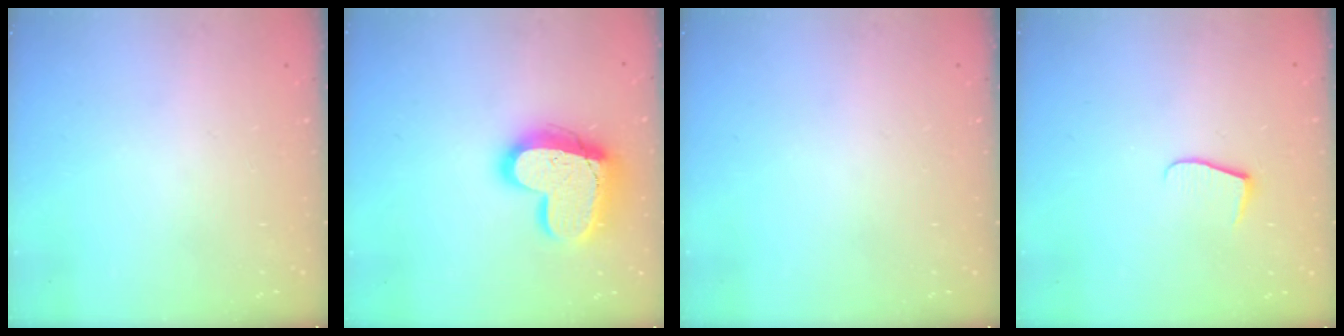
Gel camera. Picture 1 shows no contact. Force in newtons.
{"total": 19.3, "press": 19.2, "slide": 2.0}
{"total": 0.0}
{"total": 7.0, "press": 6.9, "slide": 0.5}